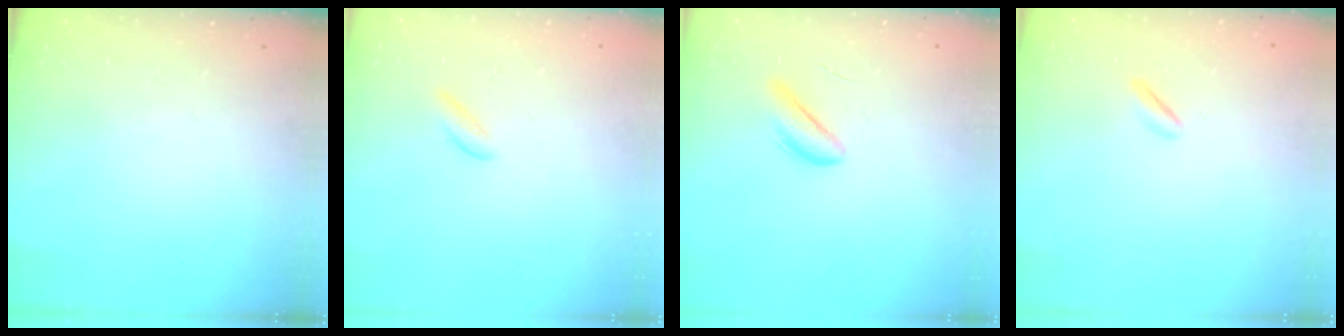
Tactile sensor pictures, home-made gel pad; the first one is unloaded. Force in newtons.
{"total": 1.4, "press": 1.3, "slide": 0.3}
{"total": 3.4, "press": 3.4, "slide": 0.3}
{"total": 1.5, "press": 1.3, "slide": 0.7}